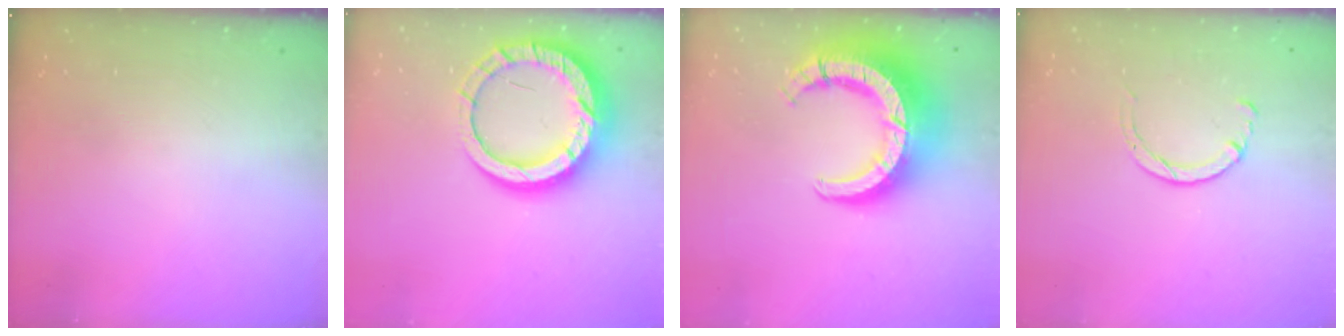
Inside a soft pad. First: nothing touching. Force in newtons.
{"total": 18.4, "press": 18.3, "slide": 1.7}
{"total": 18.5, "press": 18.4, "slide": 1.8}
{"total": 2.9, "press": 2.8, "slide": 0.4}